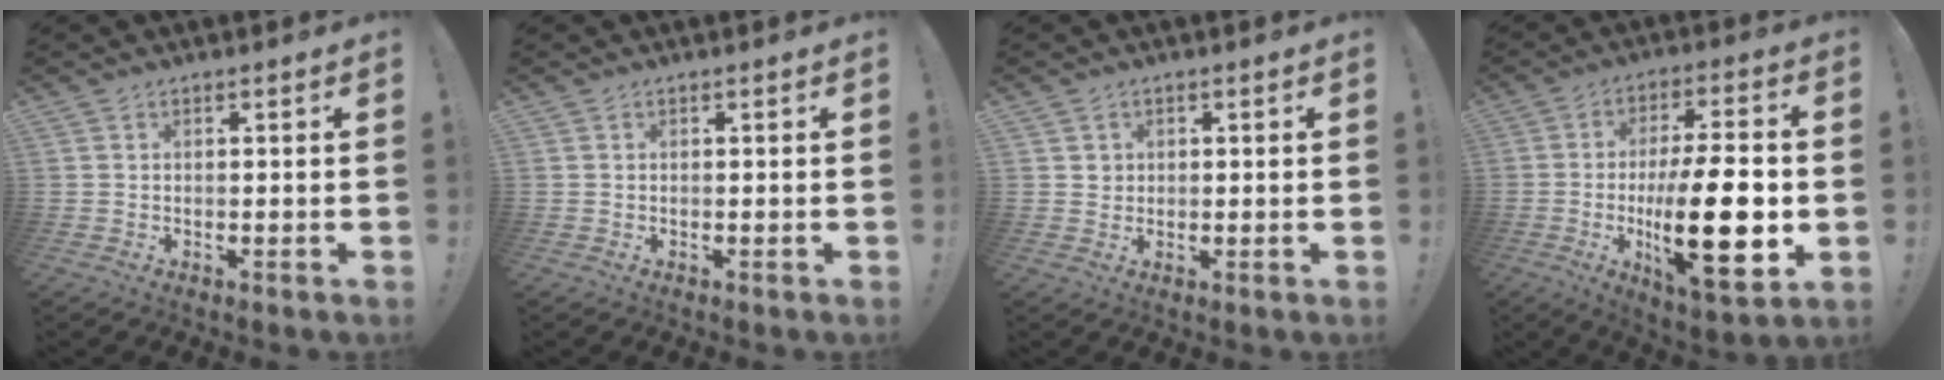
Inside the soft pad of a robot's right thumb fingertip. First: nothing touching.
{"total": 0.0}
{"total": 2.2, "force": [0.8, 2.0, 0.3], "torque": [0.000, -0.004, 0.014]}
{"total": 22.7, "force": [-3.6, 6.8, 21.3], "torque": [-0.348, -0.008, -0.054]}